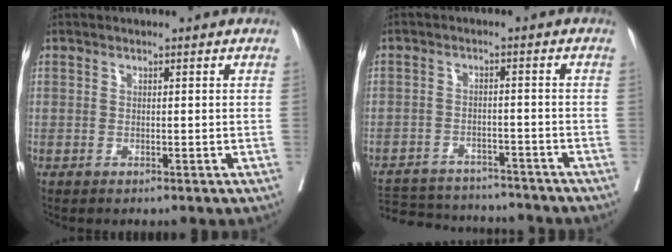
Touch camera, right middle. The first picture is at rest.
{"total": 14.5, "force": [-13.5, 3.8, 3.7], "torque": [-0.077, 0.006, -0.184]}